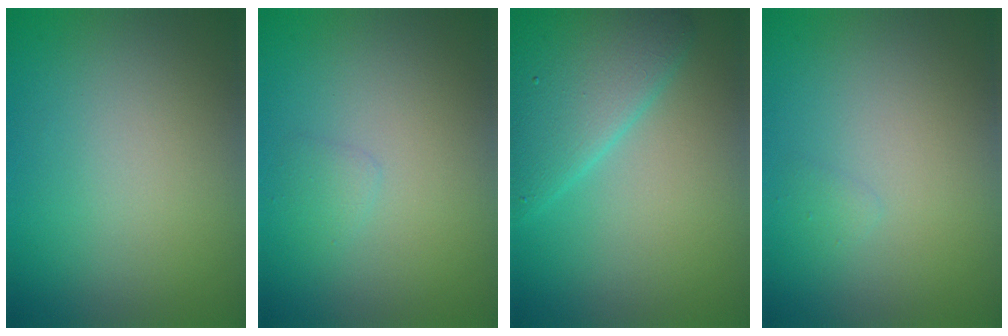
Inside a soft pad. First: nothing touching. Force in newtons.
{"total": 0.8, "press": 0.8, "slide": 0.1}
{"total": 6.2, "press": 6.2, "slide": 0.2}
{"total": 0.5, "press": 0.5, "slide": 0.1}